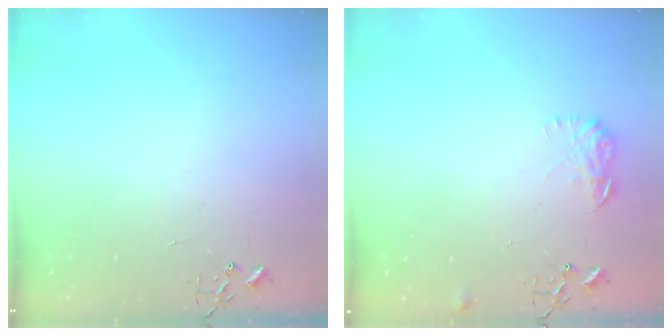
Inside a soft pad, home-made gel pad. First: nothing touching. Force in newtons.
{"total": 8.2, "press": 8.2, "slide": 0.4}